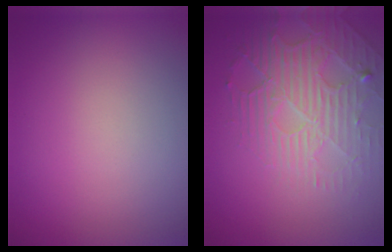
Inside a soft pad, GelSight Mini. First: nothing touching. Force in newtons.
{"total": 3.8, "press": 3.4, "slide": 1.6}